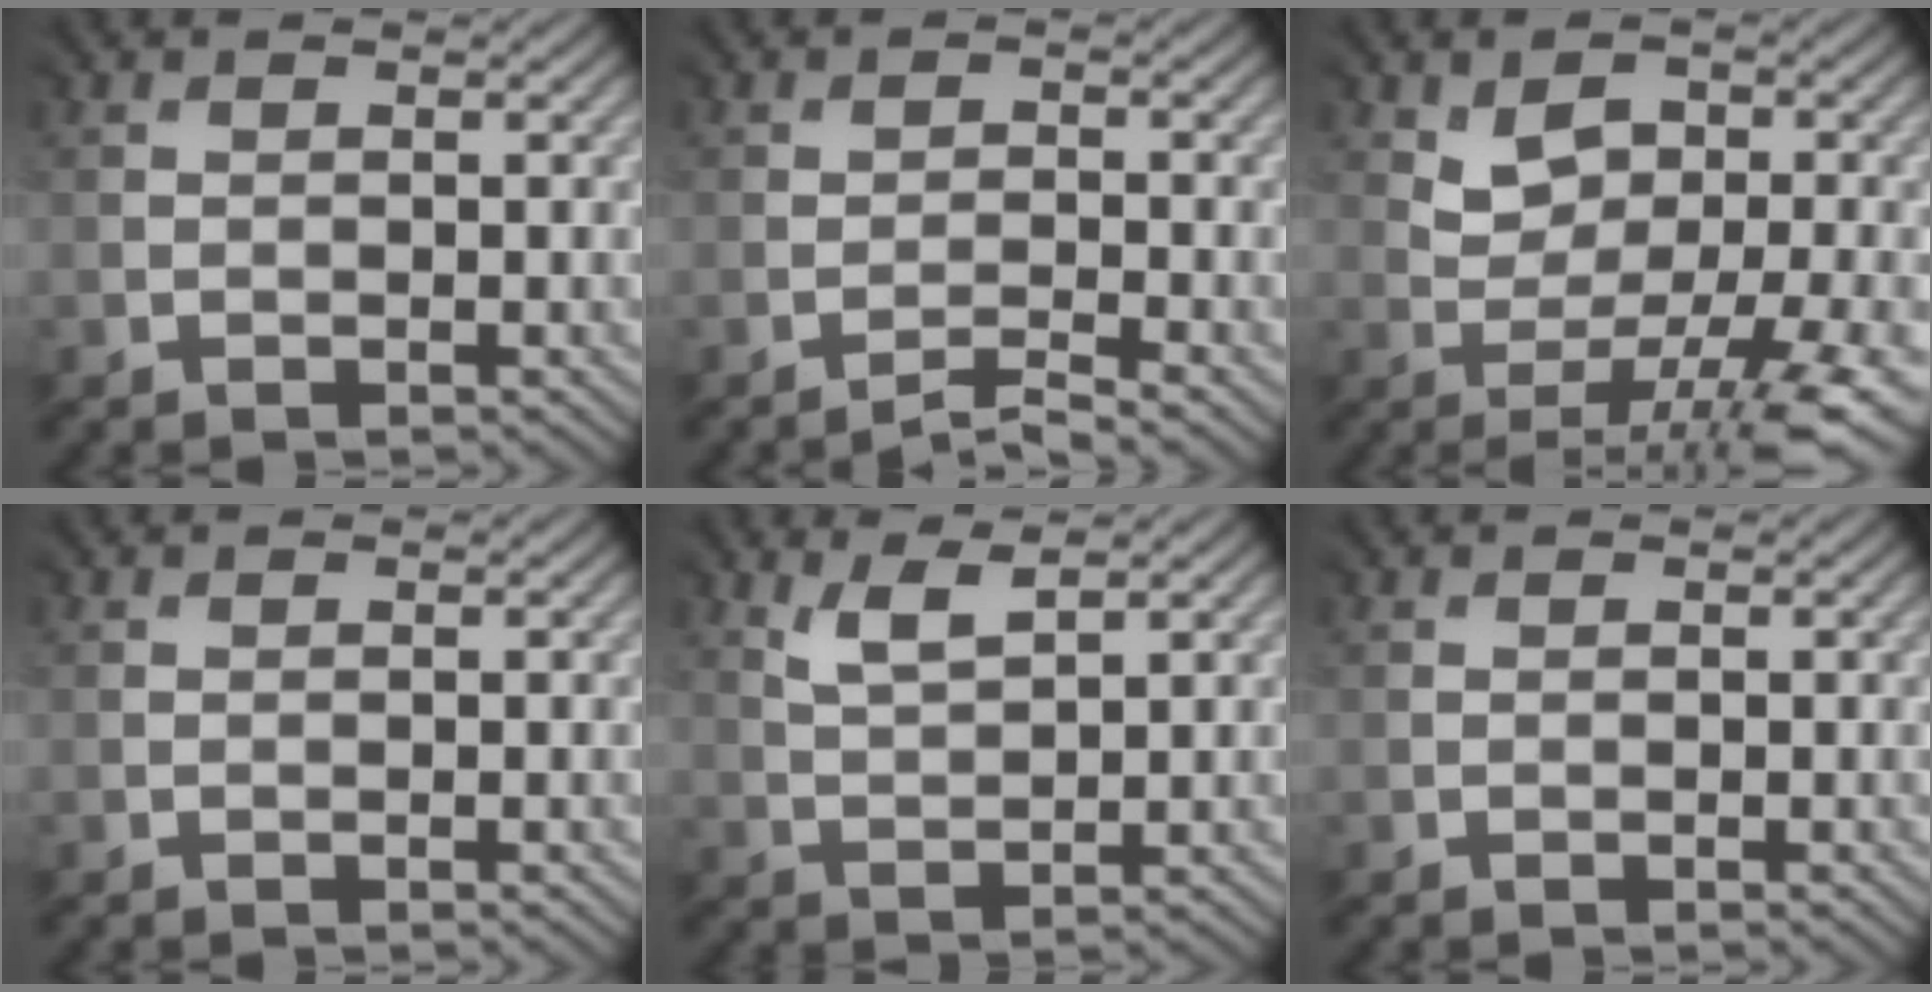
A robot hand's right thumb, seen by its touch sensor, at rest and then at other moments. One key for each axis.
{"total": 1.9, "fx": -1.8, "fy": -0.5, "fz": -0.3, "tx": 0.013, "ty": 0.002, "tz": -0.038}
{"total": 7.2, "fx": -0.3, "fy": 3.6, "fz": 6.3, "tx": -0.089, "ty": -0.002, "tz": 0.000}
{"total": 0.0}
{"total": 3.4, "fx": 3.1, "fy": 0.7, "fz": 1.2, "tx": -0.035, "ty": 0.003, "tz": 0.065}
{"total": 0.0}